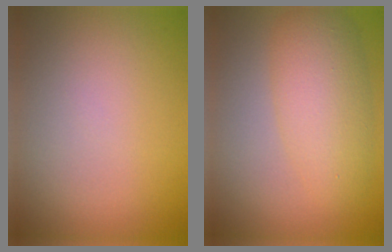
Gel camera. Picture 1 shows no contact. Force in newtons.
{"total": 5.2, "press": 5.2, "slide": 0.1}